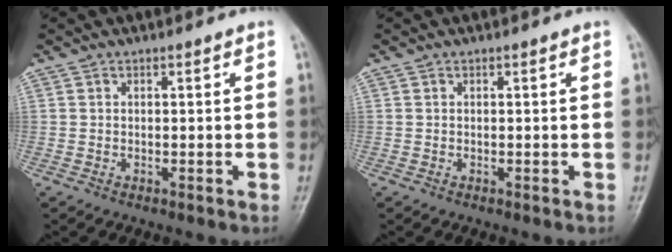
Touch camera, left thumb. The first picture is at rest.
{"total": 0.0}